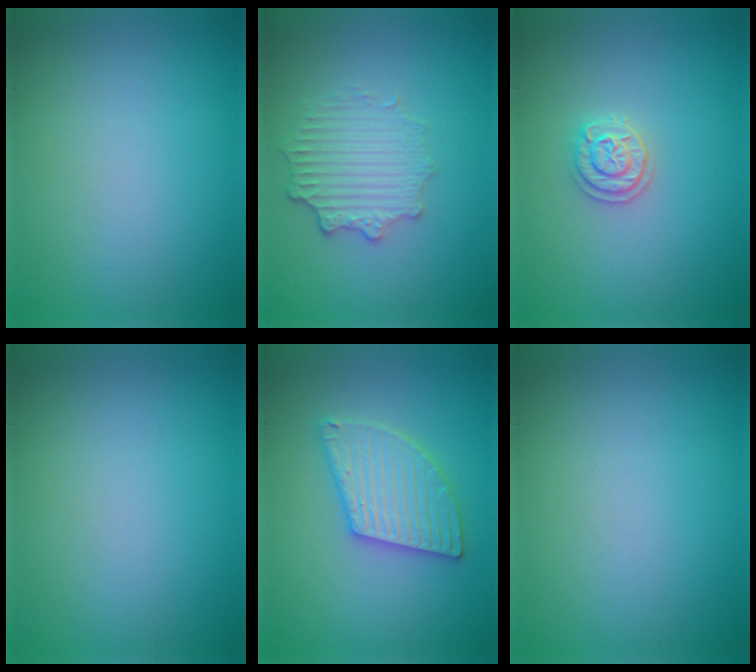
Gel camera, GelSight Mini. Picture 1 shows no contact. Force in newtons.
{"total": 3.6, "press": 2.8, "slide": 2.2}
{"total": 2.1, "press": 2.0, "slide": 0.6}
{"total": 0.0}
{"total": 4.9, "press": 4.9, "slide": 0.5}
{"total": 0.0}